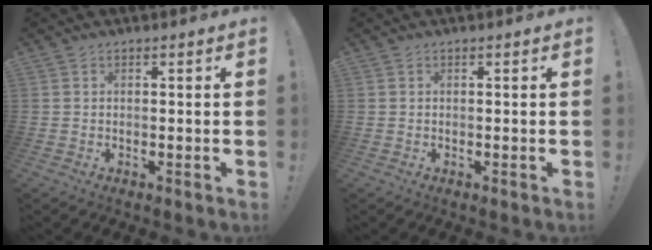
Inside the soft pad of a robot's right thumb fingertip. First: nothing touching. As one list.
[{"total": 0.0}]